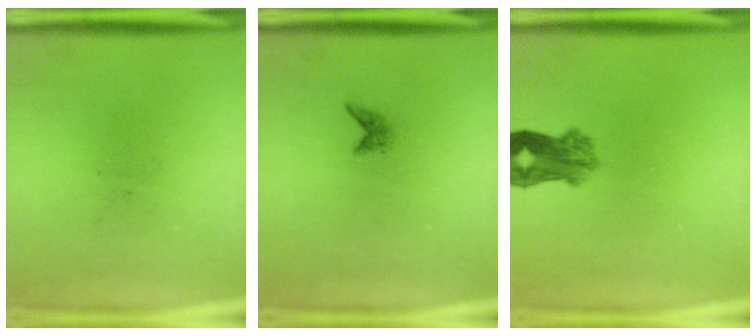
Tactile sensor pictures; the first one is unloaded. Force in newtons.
{"total": 0.8}
{"total": 4.6}